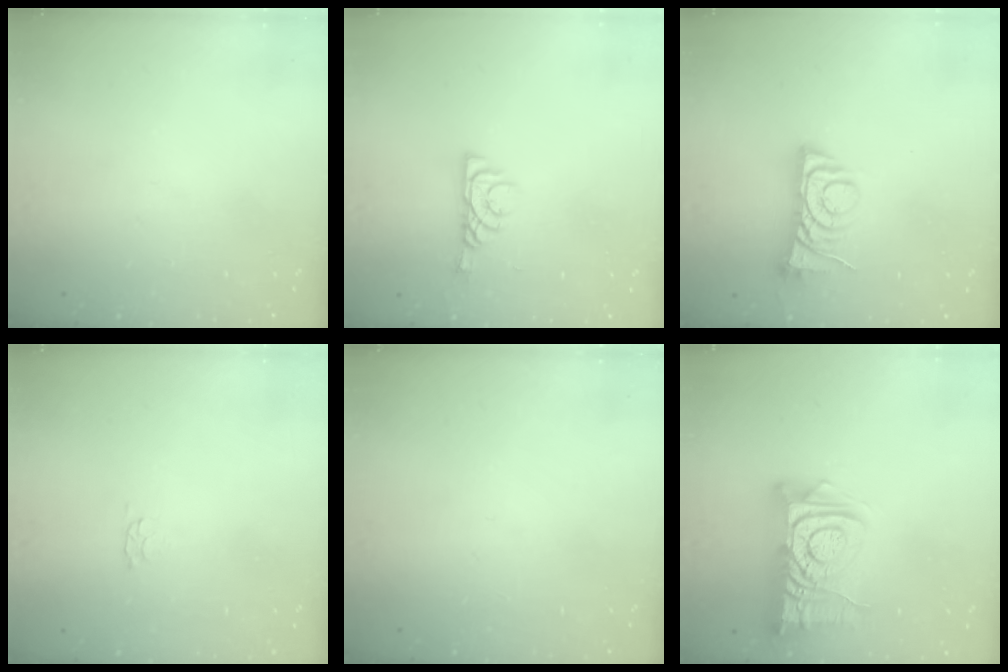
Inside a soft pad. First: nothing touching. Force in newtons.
{"total": 6.0, "press": 6.0, "slide": 0.7}
{"total": 7.6, "press": 7.5, "slide": 1.0}
{"total": 2.8, "press": 2.7, "slide": 0.5}
{"total": 0.0}
{"total": 13.2, "press": 13.2, "slide": 1.5}